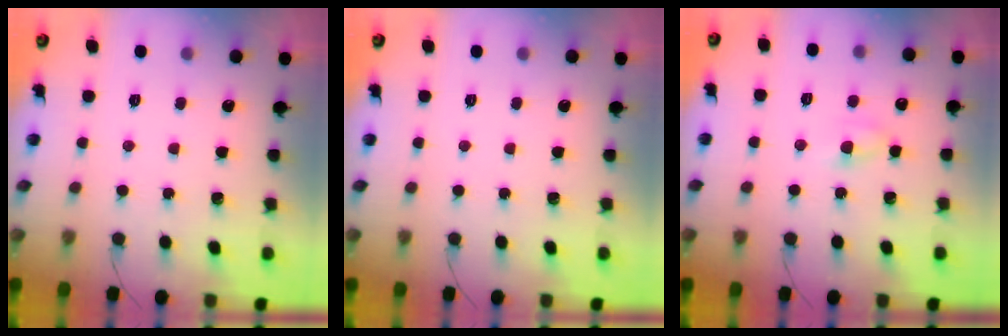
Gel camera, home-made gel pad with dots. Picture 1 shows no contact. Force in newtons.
{"total": 0.0}
{"total": 3.7, "press": 3.5, "slide": 1.1}